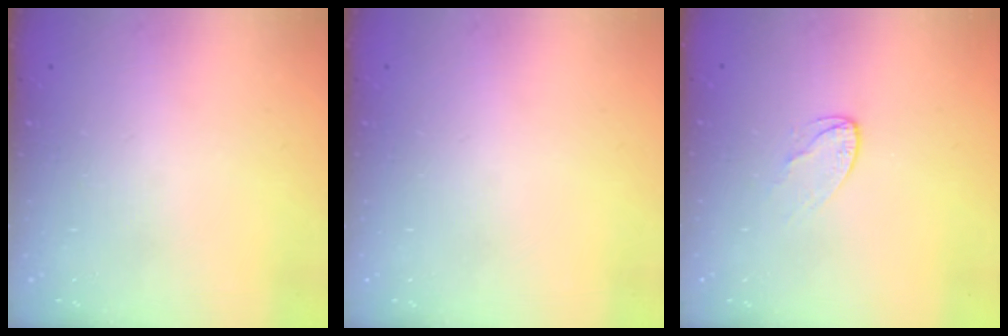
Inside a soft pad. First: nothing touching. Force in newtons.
{"total": 0.0}
{"total": 4.8, "press": 4.8, "slide": 0.4}